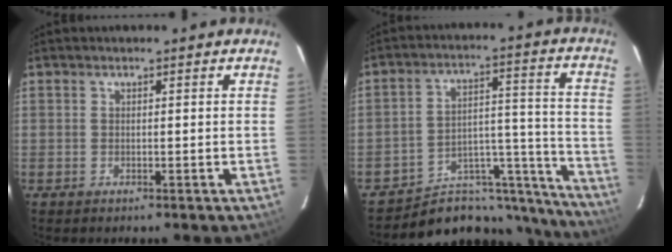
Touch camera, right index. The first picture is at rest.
{"total": 19.0, "force": [-16.5, 8.0, 4.8], "torque": [-0.055, 0.069, -0.222]}